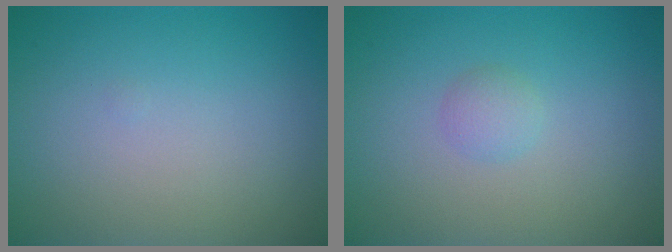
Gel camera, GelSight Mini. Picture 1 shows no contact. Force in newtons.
{"total": 1.2, "press": 1.2, "slide": 0.1}